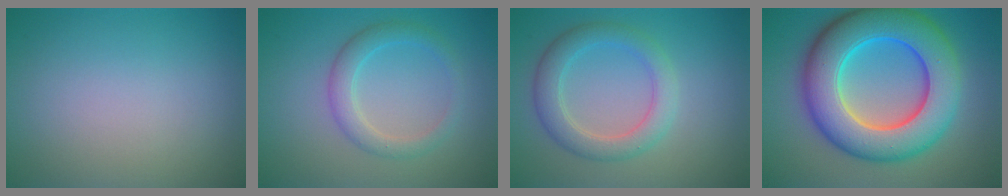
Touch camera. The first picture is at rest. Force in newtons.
{"total": 2.8, "press": 2.8, "slide": 0.3}
{"total": 3.8, "press": 3.8, "slide": 0.0}
{"total": 12.0, "press": 12.0, "slide": 0.5}